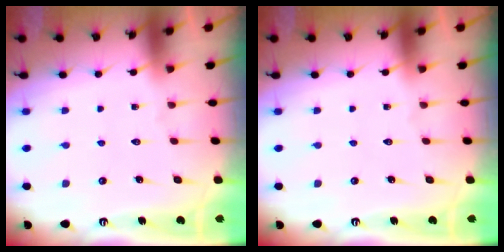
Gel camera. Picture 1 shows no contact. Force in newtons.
{"total": 0.0}